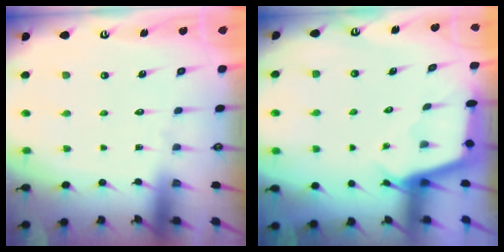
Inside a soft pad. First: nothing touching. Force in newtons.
{"total": 2.5, "press": 2.5, "slide": 0.3}